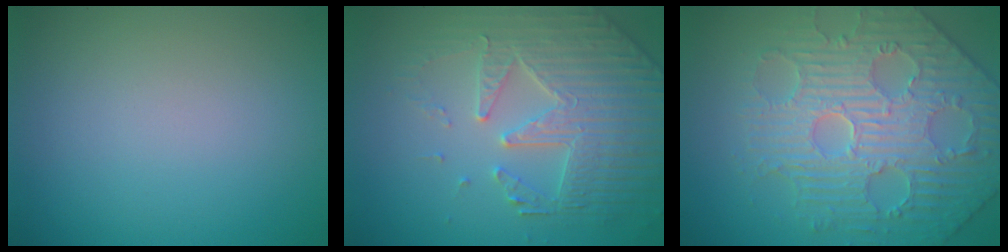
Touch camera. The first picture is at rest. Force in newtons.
{"total": 5.1, "press": 4.8, "slide": 1.8}
{"total": 5.9, "press": 5.4, "slide": 2.2}